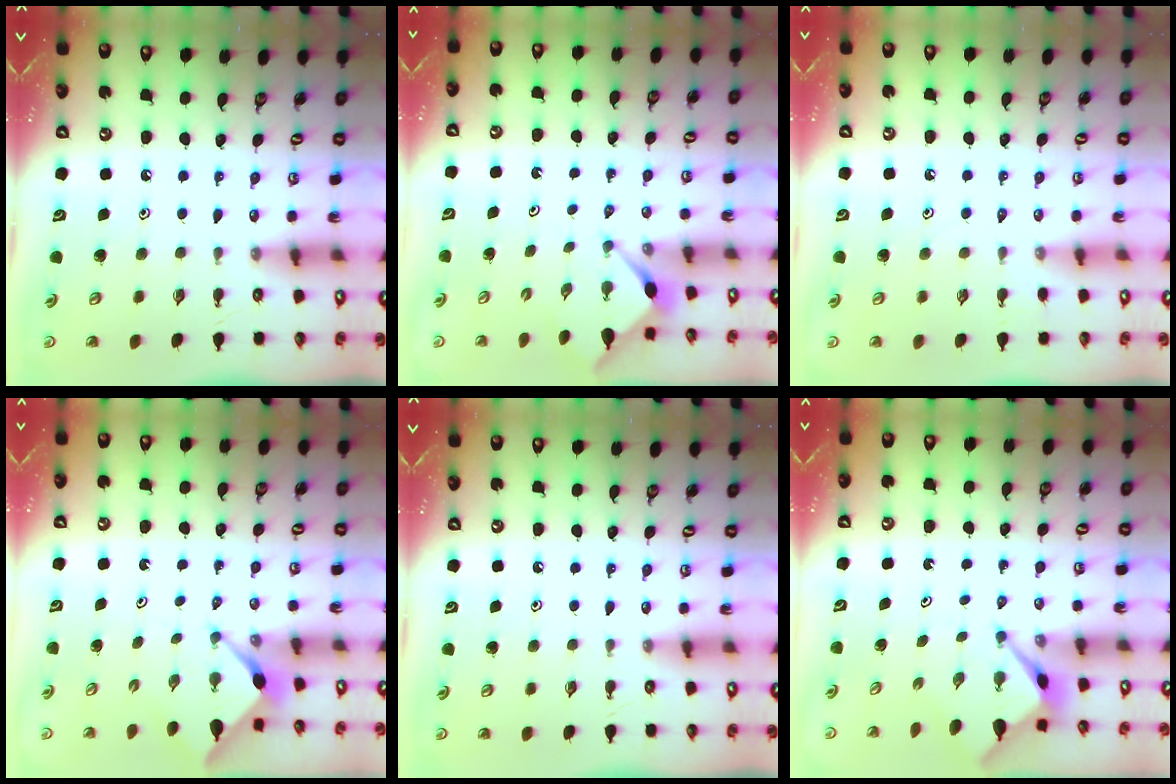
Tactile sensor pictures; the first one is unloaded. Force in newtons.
{"total": 2.7, "press": 2.6, "slide": 0.3}
{"total": 4.3, "press": 4.3, "slide": 0.6}
{"total": 2.6, "press": 2.5, "slide": 0.4}
{"total": 0.0}
{"total": 2.9, "press": 2.9, "slide": 0.2}